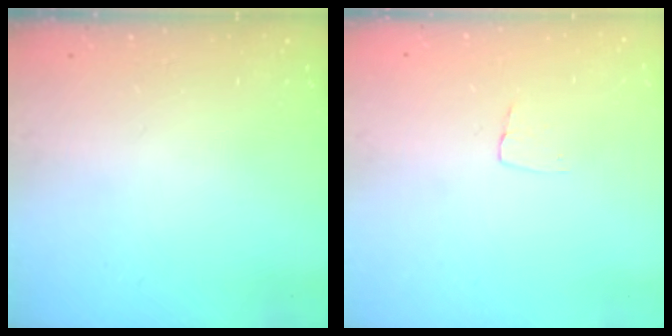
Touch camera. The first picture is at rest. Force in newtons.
{"total": 3.4, "press": 3.4, "slide": 0.2}